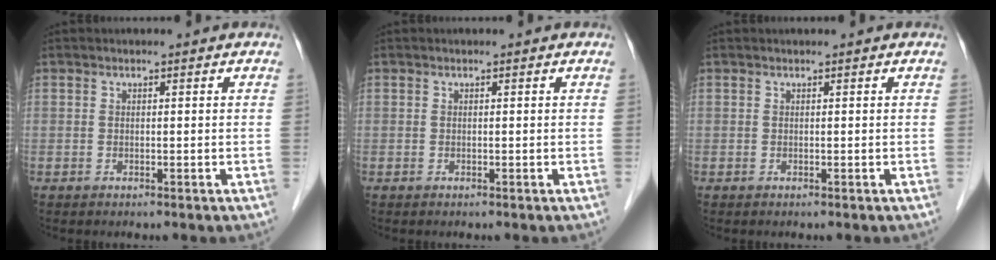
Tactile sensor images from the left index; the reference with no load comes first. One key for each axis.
{"total": 0.0}
{"total": 0.0}